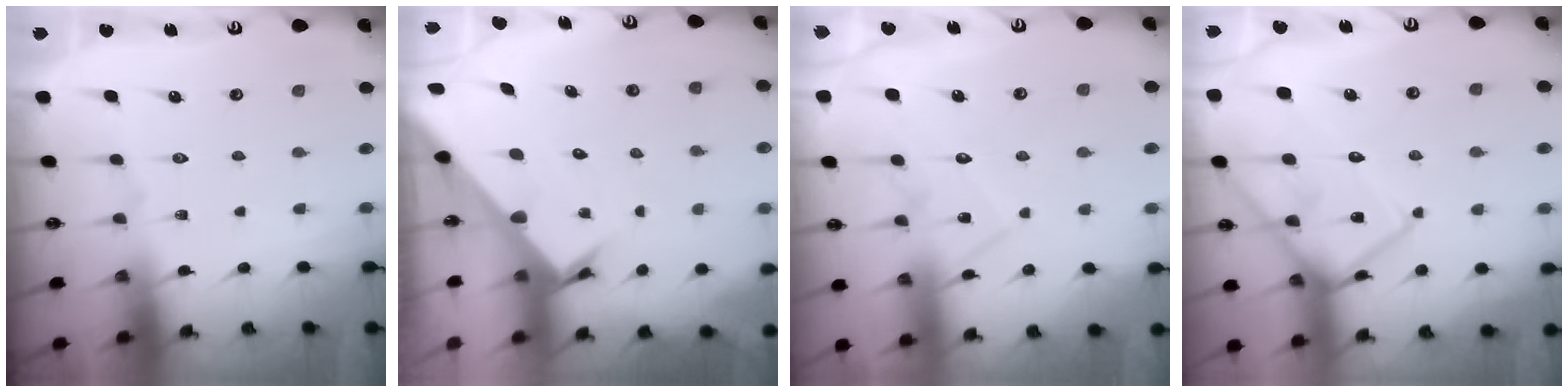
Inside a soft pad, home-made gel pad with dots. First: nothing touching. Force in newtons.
{"total": 2.6, "press": 2.6, "slide": 0.2}
{"total": 10.8, "press": 10.8, "slide": 0.7}
{"total": 15.6, "press": 15.5, "slide": 1.3}